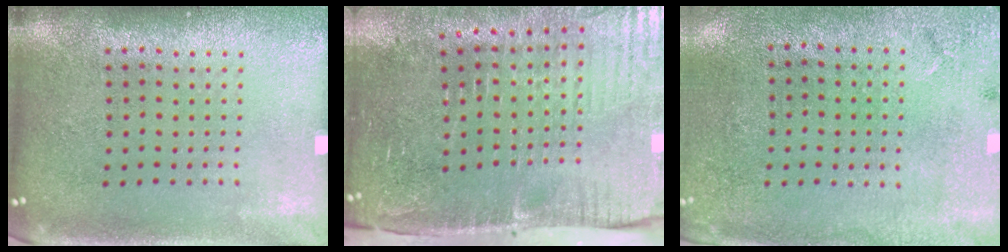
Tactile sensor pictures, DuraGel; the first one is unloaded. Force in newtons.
{"total": 5.1, "press": 4.3, "slide": 2.8}
{"total": 2.7, "press": 2.1, "slide": 1.7}